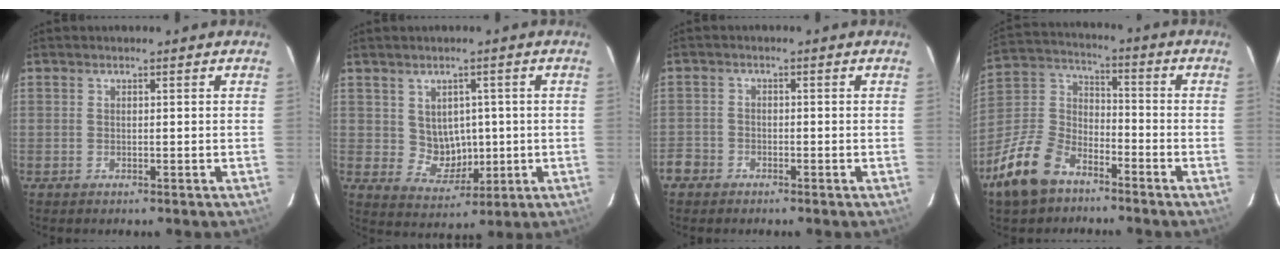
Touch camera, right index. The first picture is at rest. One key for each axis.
{"total": 6.2, "fx": 0.6, "fy": 5.7, "fz": 2.5, "tx": -0.048, "ty": 0.003, "tz": 0.029}
{"total": 4.0, "fx": -2.5, "fy": 3.1, "fz": 0.6, "tx": -0.021, "ty": 0.010, "tz": -0.052}
{"total": 15.5, "fx": -9.8, "fy": 8.8, "fz": 8.2, "tx": -0.197, "ty": 0.018, "tz": -0.184}